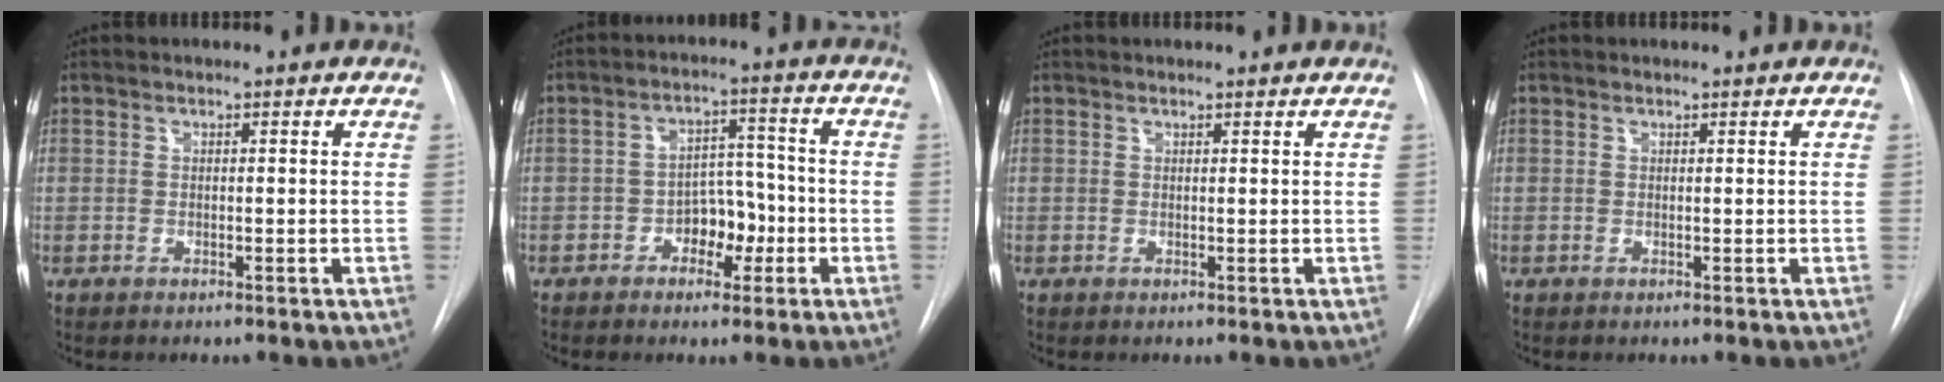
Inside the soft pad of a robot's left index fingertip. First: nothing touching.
{"total": 5.7, "force": [-2.3, 3.5, 3.8], "torque": [-0.051, 0.017, -0.037]}
{"total": 1.3, "force": [1.3, 0.0, 0.1], "torque": [-0.009, 0.008, 0.017]}
{"total": 0.7, "force": [0.7, 0.1, 0.0], "torque": [-0.006, 0.006, 0.010]}